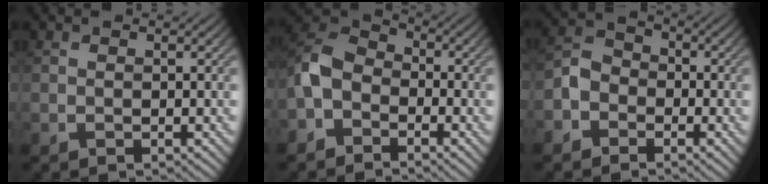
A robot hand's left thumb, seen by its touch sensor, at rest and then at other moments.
{"total": 6.4, "force": [-2.9, 4.3, 3.6], "torque": [-0.079, 0.008, -0.077]}
{"total": 3.9, "force": [-2.2, 2.9, 1.3], "torque": [-0.030, 0.006, -0.054]}